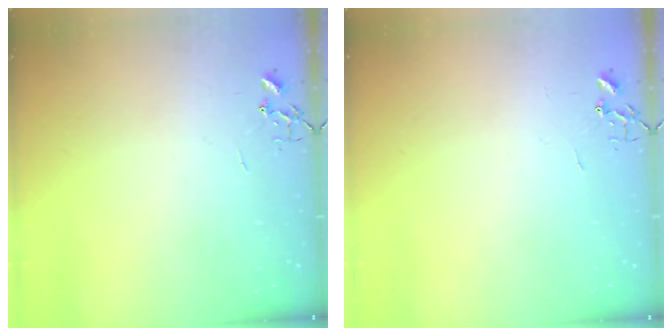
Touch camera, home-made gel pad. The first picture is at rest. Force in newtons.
{"total": 0.0}